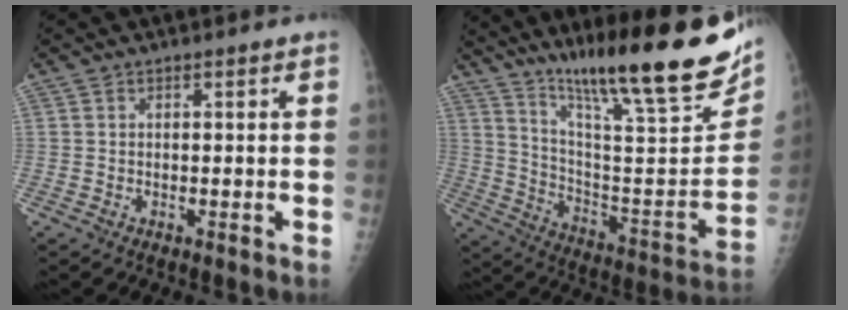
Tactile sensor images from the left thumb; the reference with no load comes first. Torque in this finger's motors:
{"motor_torque": [0.85, 0.03, 1.43, -1.33, 0.32]}